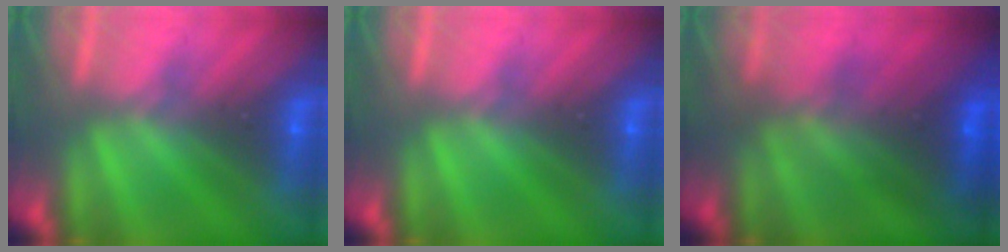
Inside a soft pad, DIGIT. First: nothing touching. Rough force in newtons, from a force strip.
{"total": 0.0}
{"total": 7.6}